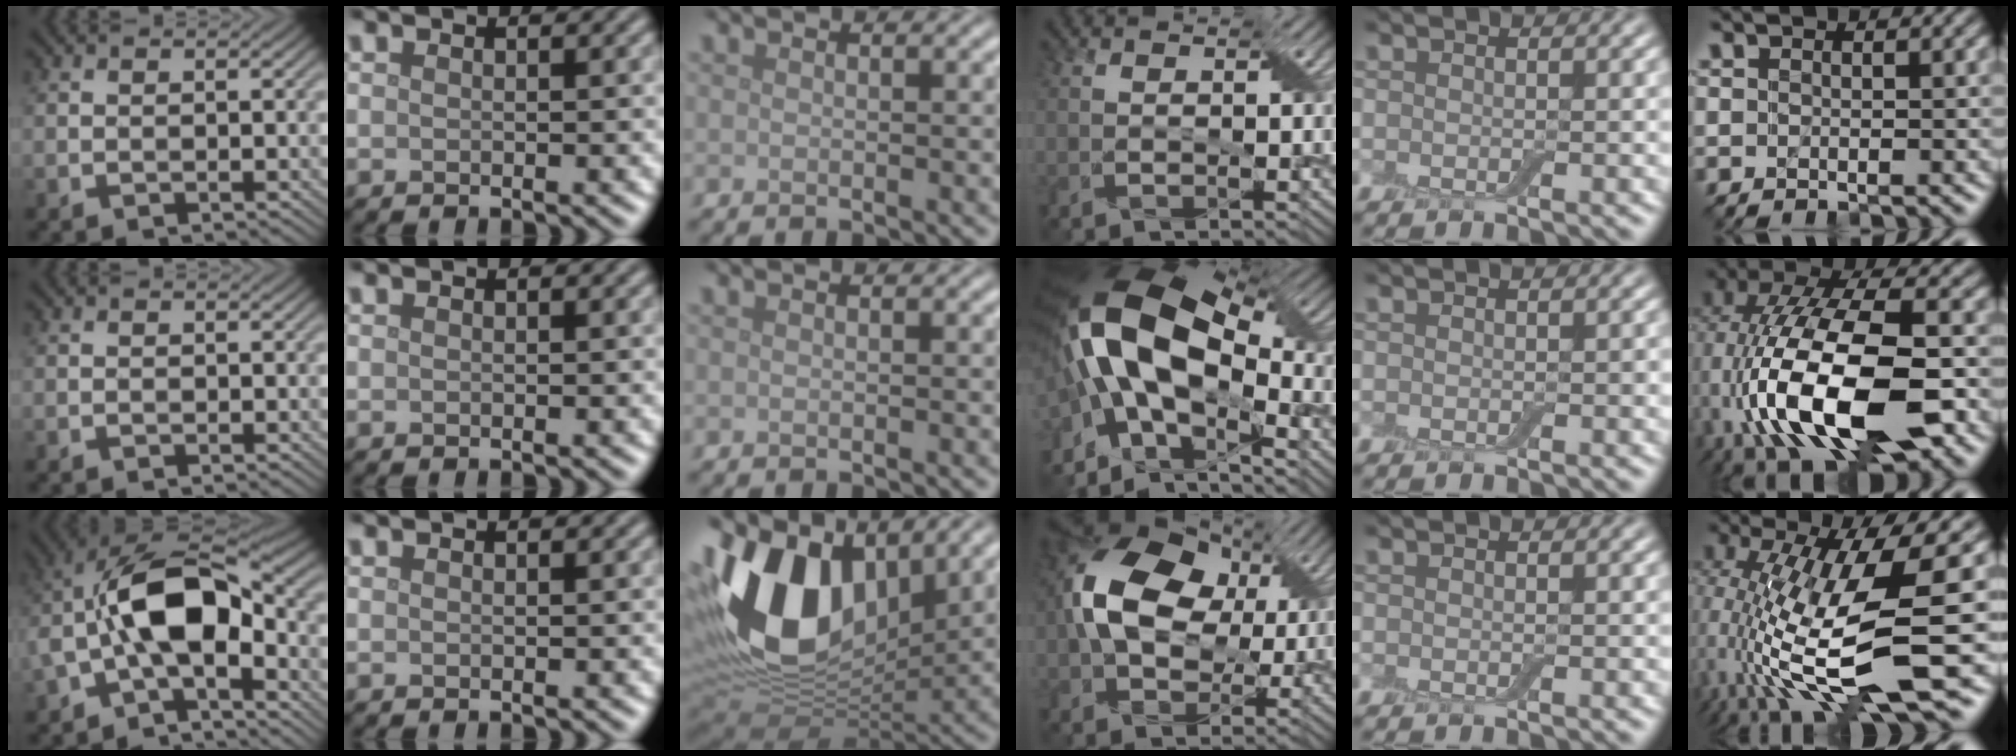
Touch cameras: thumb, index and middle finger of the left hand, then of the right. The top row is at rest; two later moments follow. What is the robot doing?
{"motion": "extract", "object": "airpods case & airpods"}